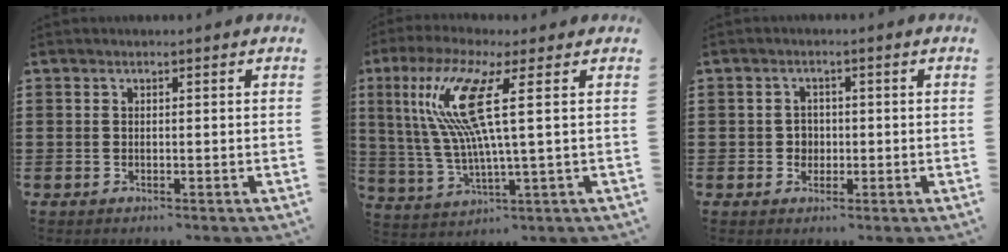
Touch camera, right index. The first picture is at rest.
{"total": 12.7, "force": [3.1, 0.5, 12.2], "torque": [-0.275, -0.026, 0.040]}
{"total": 1.9, "force": [-0.2, 1.8, 0.5], "torque": [-0.015, 0.007, -0.008]}